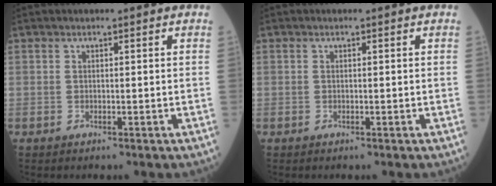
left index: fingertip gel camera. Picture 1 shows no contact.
{"total": 0.0}